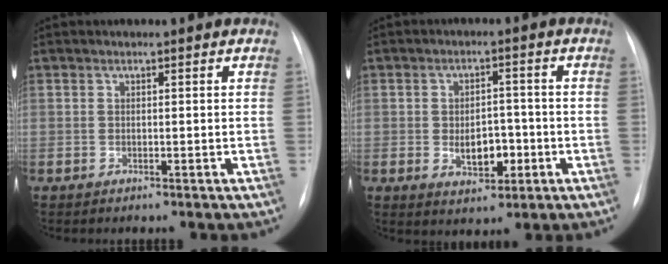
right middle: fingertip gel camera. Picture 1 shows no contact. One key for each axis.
{"total": 5.7, "fx": -1.4, "fy": 3.5, "fz": 4.4, "tx": -0.069, "ty": 0.005, "tz": -0.015}